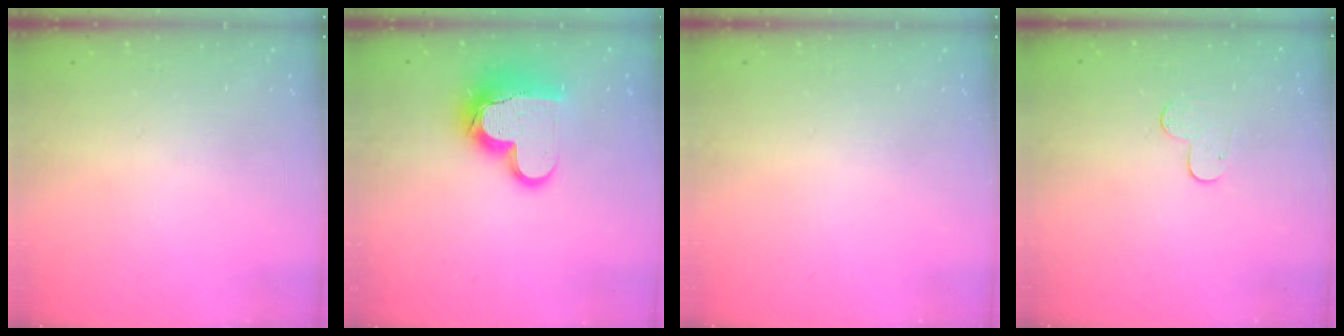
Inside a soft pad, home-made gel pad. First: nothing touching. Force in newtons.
{"total": 15.5, "press": 15.4, "slide": 1.8}
{"total": 0.0}
{"total": 4.9, "press": 4.9, "slide": 0.4}